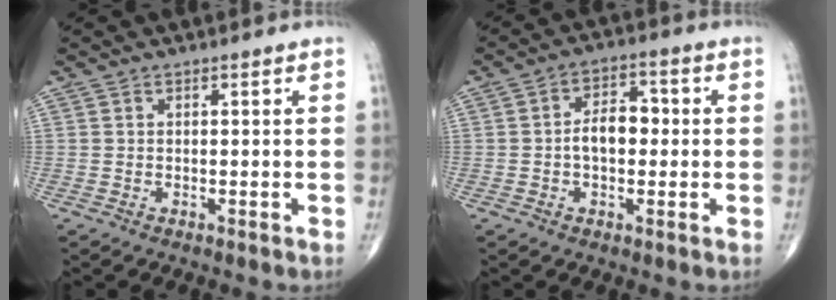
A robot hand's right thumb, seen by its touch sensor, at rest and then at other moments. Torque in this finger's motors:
{"motor_torque": [0.93, 1.42, 0.75, -0.23, 0.06]}